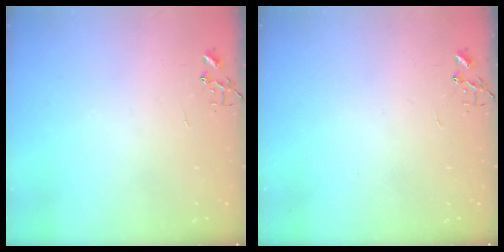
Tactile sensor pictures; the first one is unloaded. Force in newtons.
{"total": 0.0}